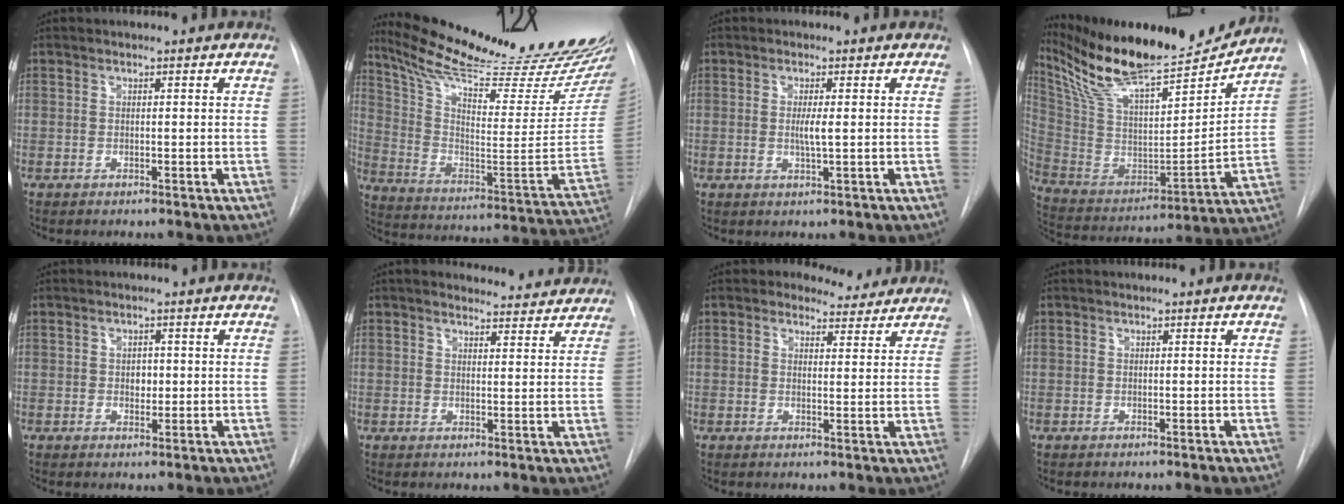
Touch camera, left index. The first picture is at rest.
{"total": 32.2, "force": [28.0, 1.7, 15.8], "torque": [-0.257, -0.103, 0.396]}
{"total": 2.3, "force": [0.1, 0.0, 2.3], "torque": [-0.048, -0.003, 0.001]}
{"total": 23.6, "force": [21.3, 2.8, 9.9], "torque": [-0.189, -0.029, 0.354]}
{"total": 1.8, "force": [0.1, 1.3, 1.2], "torque": [-0.017, 0.001, 0.004]}
{"total": 9.4, "force": [9.0, 2.3, 1.5], "torque": [0.001, 0.005, 0.094]}
{"total": 4.8, "force": [4.3, 2.1, 0.0], "torque": [0.008, -0.003, 0.044]}
{"total": 0.0}